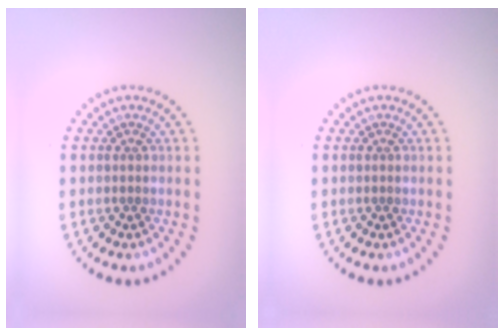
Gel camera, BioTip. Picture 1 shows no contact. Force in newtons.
{"total": 0.0}